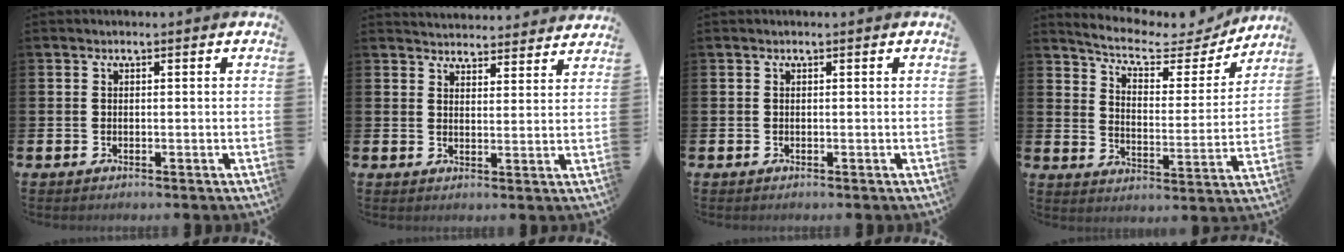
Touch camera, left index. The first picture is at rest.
{"total": 4.3, "force": [4.2, 0.6, -0.3], "torque": [-0.003, -0.029, 0.076]}
{"total": 0.0}
{"total": 6.9, "force": [6.2, 2.1, 2.2], "torque": [-0.061, -0.048, 0.099]}